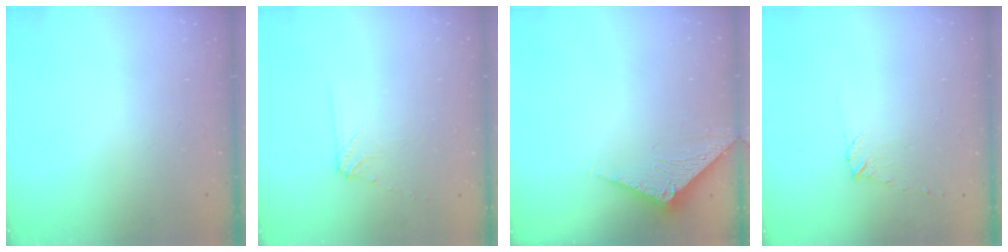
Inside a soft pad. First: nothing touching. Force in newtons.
{"total": 5.5, "press": 5.4, "slide": 0.7}
{"total": 3.3, "press": 3.2, "slide": 0.3}
{"total": 5.3, "press": 5.3, "slide": 0.6}